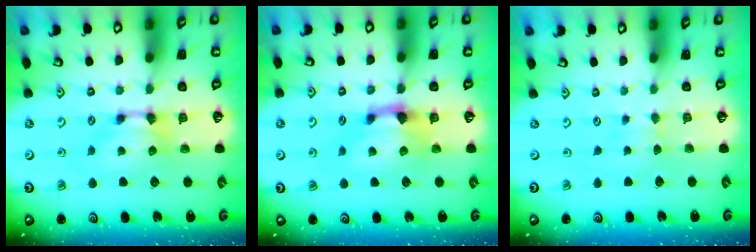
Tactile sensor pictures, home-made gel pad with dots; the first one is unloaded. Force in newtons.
{"total": 1.6, "press": 1.0, "slide": 1.3}
{"total": 3.2, "press": 3.2, "slide": 0.3}